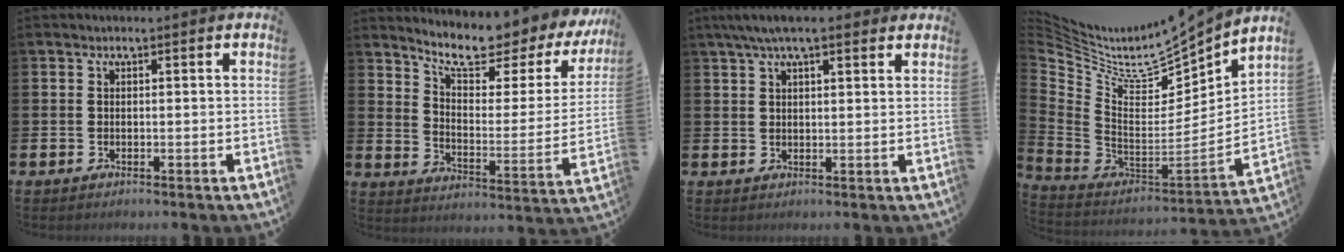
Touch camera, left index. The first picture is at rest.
{"total": 8.5, "force": [7.5, 1.8, 3.6], "torque": [-0.084, -0.062, 0.119]}
{"total": 5.3, "force": [4.2, 1.3, 3.1], "torque": [-0.062, -0.004, 0.074]}
{"total": 6.6, "force": [5.6, 2.1, 3.0], "torque": [-0.089, -0.050, 0.093]}